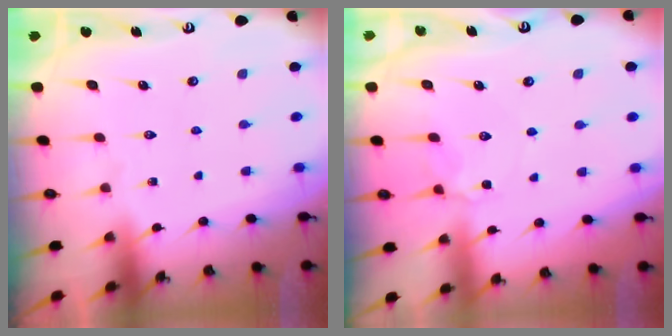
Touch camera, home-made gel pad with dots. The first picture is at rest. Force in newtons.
{"total": 5.4, "press": 5.3, "slide": 0.8}